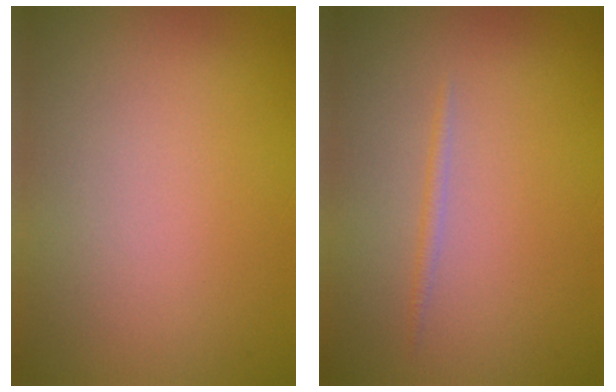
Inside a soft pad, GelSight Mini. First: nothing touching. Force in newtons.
{"total": 0.7, "press": 0.7, "slide": 0.1}